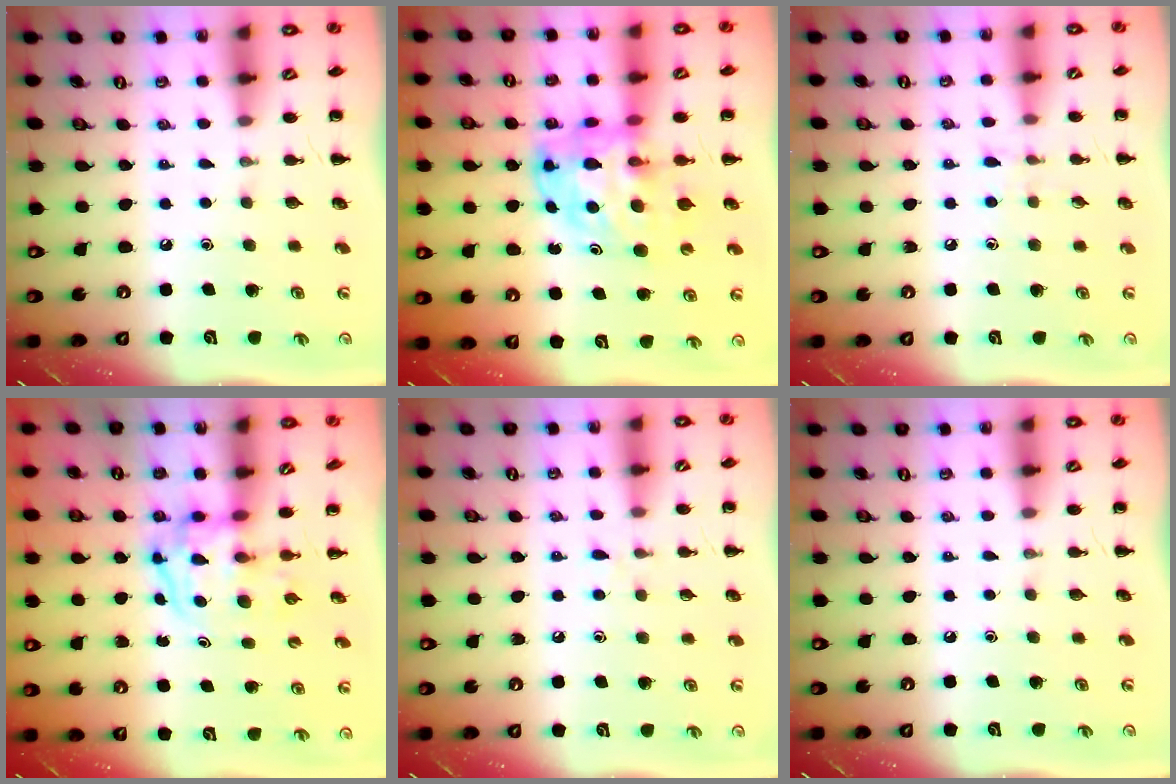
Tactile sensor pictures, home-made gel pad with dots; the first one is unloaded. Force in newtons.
{"total": 10.5, "press": 10.0, "slide": 3.4}
{"total": 6.4, "press": 6.1, "slide": 2.2}
{"total": 3.6, "press": 3.5, "slide": 0.5}
{"total": 5.1, "press": 4.7, "slide": 2.0}
{"total": 0.0}